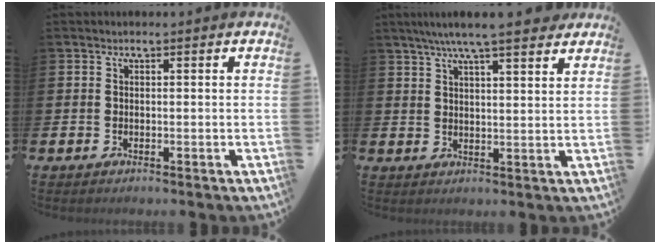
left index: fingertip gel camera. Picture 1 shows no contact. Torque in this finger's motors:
{"motor_torque": [0.68, -0.73, 1.06, 0.21]}